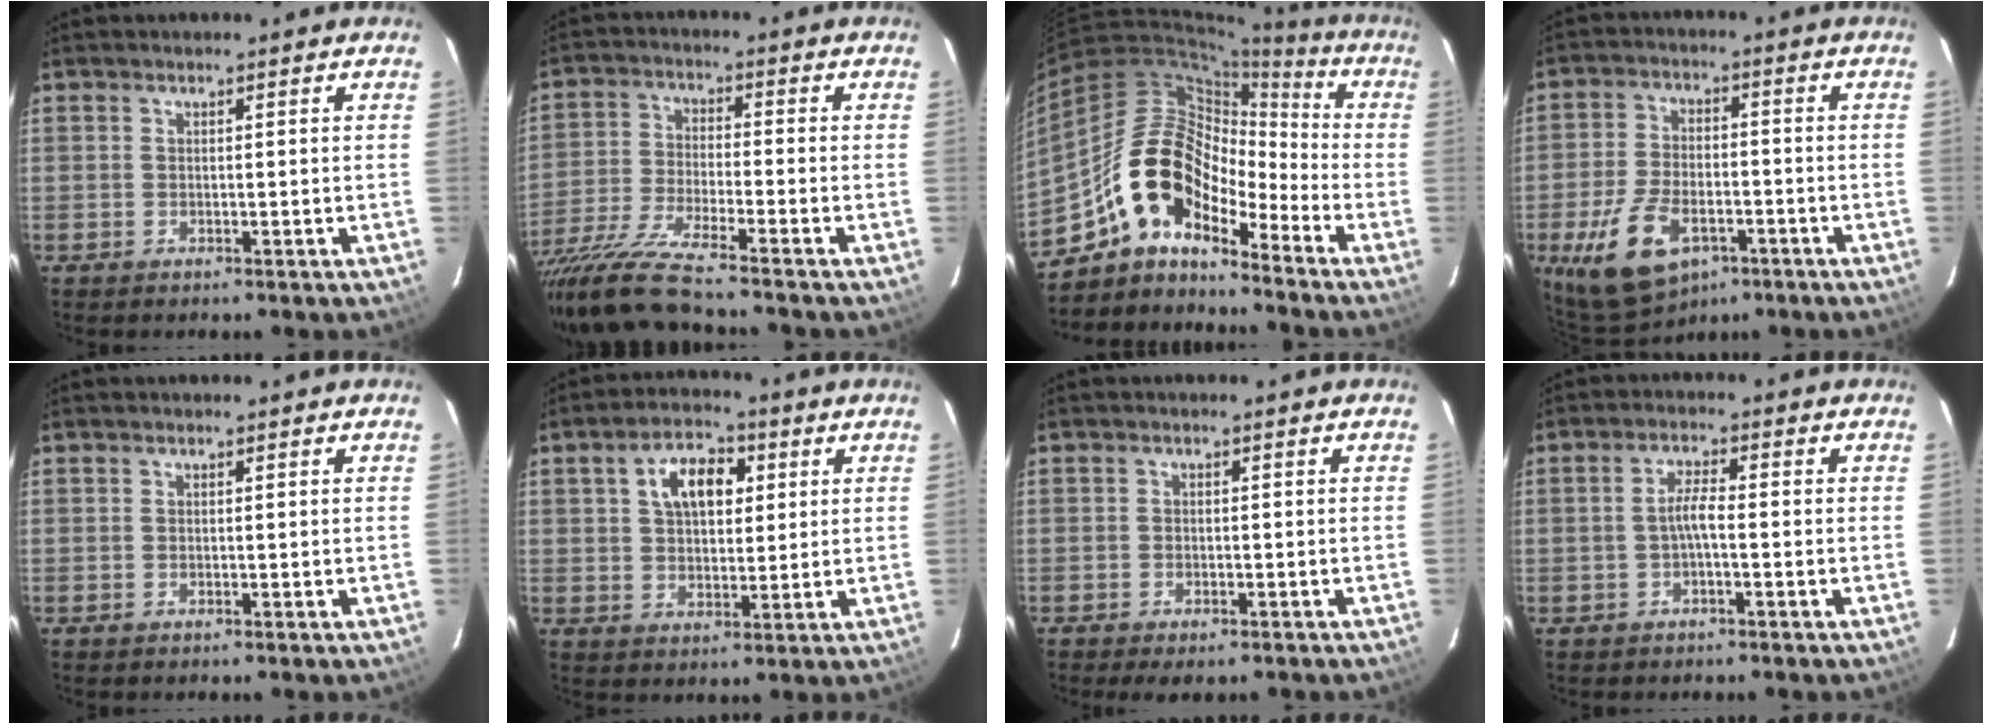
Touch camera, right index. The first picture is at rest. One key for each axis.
{"total": 13.1, "fx": -11.4, "fy": -1.0, "fz": 6.4, "tx": -0.135, "ty": -0.037, "tz": -0.217}
{"total": 14.1, "fx": -10.5, "fy": 6.0, "fz": 7.3, "tx": -0.115, "ty": 0.016, "tz": -0.209}
{"total": 13.4, "fx": -6.5, "fy": 7.6, "fz": 9.0, "tx": -0.198, "ty": -0.017, "tz": -0.106}
{"total": 0.0}
{"total": 8.5, "fx": 2.8, "fy": 5.1, "fz": 6.2, "tx": -0.105, "ty": 0.028, "tz": 0.049}
{"total": 4.0, "fx": -3.1, "fy": 1.4, "fz": 2.0, "tx": -0.046, "ty": -0.015, "tz": -0.049}
{"total": 2.8, "fx": -0.9, "fy": 0.5, "fz": 2.6, "tx": -0.054, "ty": 0.008, "tz": -0.017}